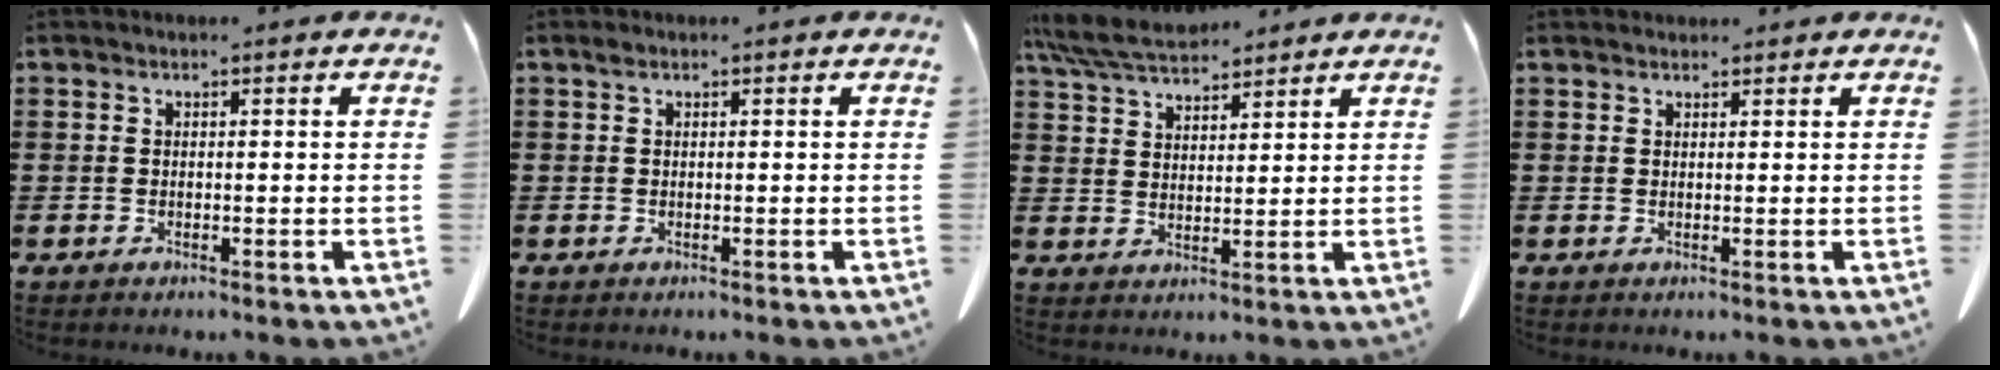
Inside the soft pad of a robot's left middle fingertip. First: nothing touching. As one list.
[{"total": 0.7, "force": [0.4, 0.5, 0.3], "torque": [-0.008, 0.003, 0.008]}, {"total": 6.9, "force": [6.1, 1.5, 2.9], "torque": [-0.076, -0.017, 0.114]}, {"total": 1.0, "force": [1.0, 0.3, 0.1], "torque": [0.004, -0.004, 0.019]}]